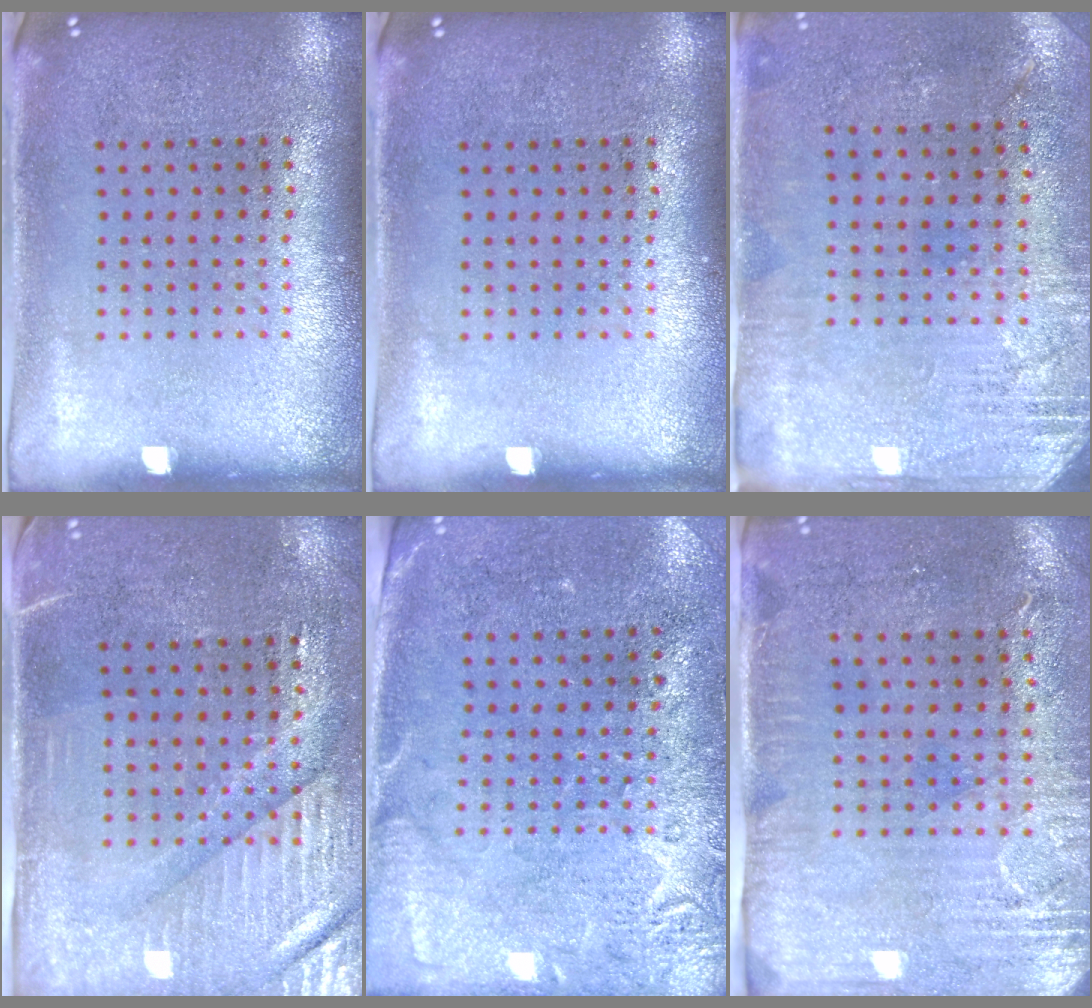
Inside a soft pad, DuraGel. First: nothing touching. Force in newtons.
{"total": 0.0}
{"total": 2.8, "press": 2.4, "slide": 1.5}
{"total": 3.5, "press": 3.2, "slide": 1.6}
{"total": 2.7, "press": 2.3, "slide": 1.5}
{"total": 2.9, "press": 2.4, "slide": 1.6}